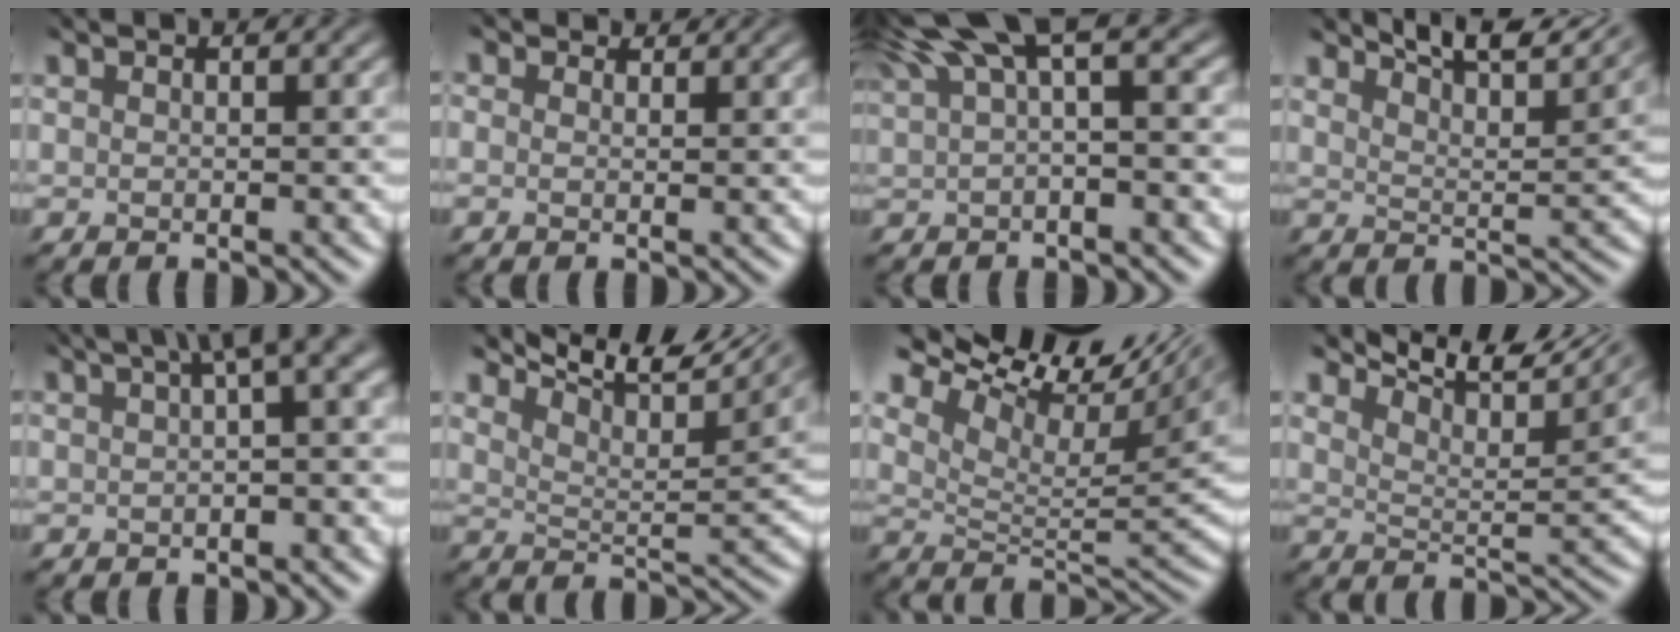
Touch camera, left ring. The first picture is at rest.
{"total": 1.6, "force": [1.5, 0.0, -0.5], "torque": [-0.010, -0.007, 0.027]}
{"total": 7.5, "force": [3.3, 2.7, 6.2], "torque": [-0.159, 0.009, 0.076]}
{"total": 7.1, "force": [6.1, 1.6, 3.3], "torque": [-0.075, -0.004, 0.083]}
{"total": 5.8, "force": [2.6, 1.8, 4.8], "torque": [-0.111, 0.012, 0.066]}
{"total": 7.1, "force": [4.9, 2.9, 4.3], "torque": [-0.087, -0.004, 0.089]}
{"total": 11.4, "force": [6.2, 5.5, 7.9], "torque": [-0.152, 0.035, 0.114]}
{"total": 6.5, "force": [4.7, 2.6, 3.7], "torque": [-0.071, -0.006, 0.085]}